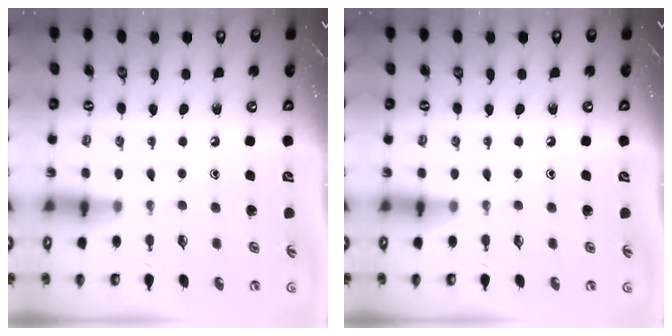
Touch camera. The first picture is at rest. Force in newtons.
{"total": 0.0}